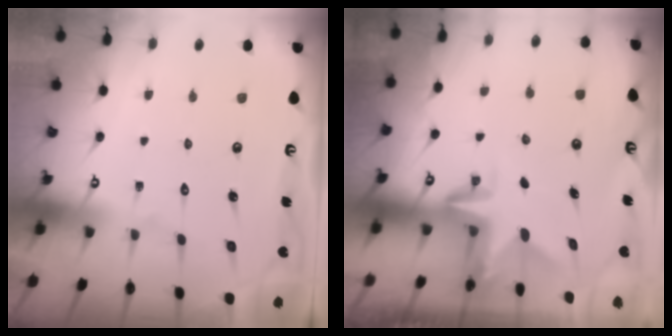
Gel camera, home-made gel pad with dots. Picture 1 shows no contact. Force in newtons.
{"total": 3.0, "press": 2.9, "slide": 0.2}